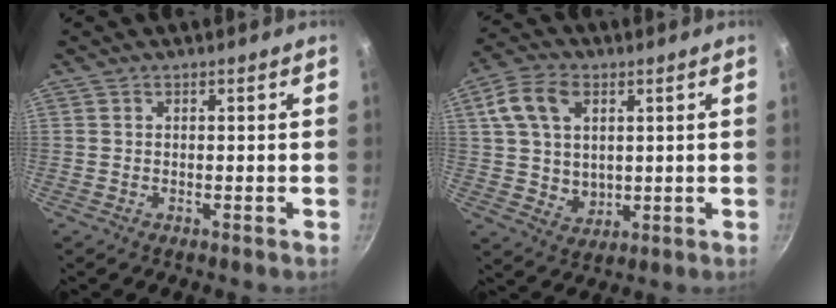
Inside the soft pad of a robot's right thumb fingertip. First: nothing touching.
{"total": 11.3, "force": [3.7, 7.9, 7.2], "torque": [-0.114, -0.006, 0.073]}